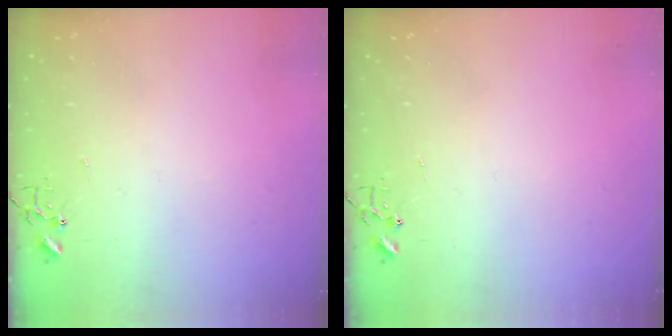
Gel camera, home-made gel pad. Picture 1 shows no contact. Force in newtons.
{"total": 0.0}